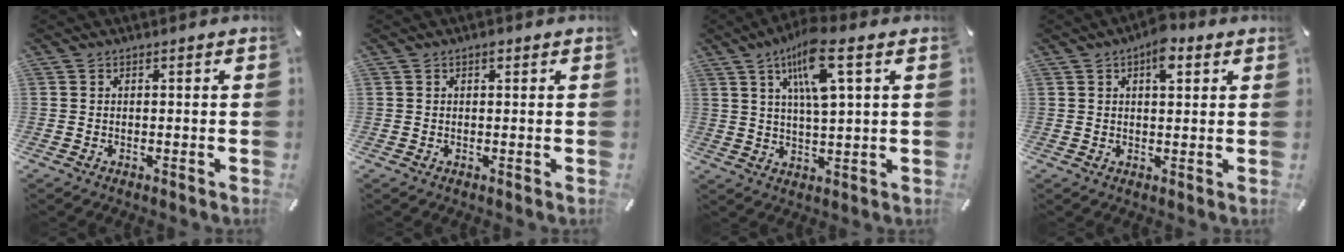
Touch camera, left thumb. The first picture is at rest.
{"total": 1.0, "force": [0.4, 0.7, 0.6], "torque": [-0.005, 0.001, 0.006]}
{"total": 11.2, "force": [5.4, 2.4, 9.5], "torque": [-0.183, -0.006, 0.088]}
{"total": 6.1, "force": [2.9, 3.1, 4.4], "torque": [-0.063, -0.004, 0.044]}